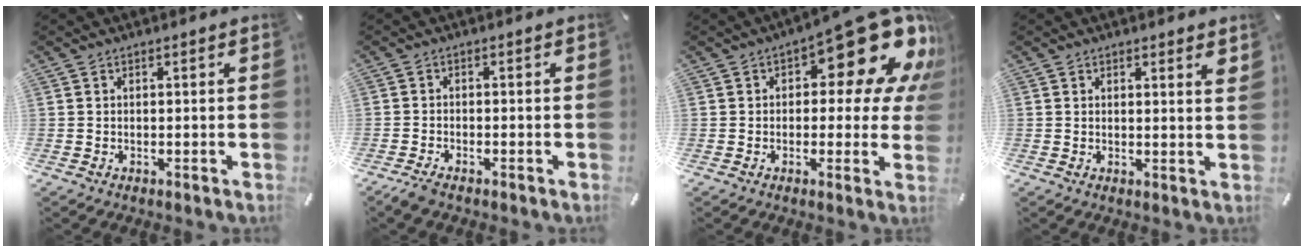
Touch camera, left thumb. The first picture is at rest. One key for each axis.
{"total": 2.1, "fx": -1.8, "fy": 0.5, "fz": 1.0, "tx": -0.030, "ty": 0.003, "tz": -0.038}
{"total": 18.6, "fx": 8.6, "fy": 8.0, "fz": 14.5, "tx": -0.183, "ty": -0.061, "tz": 0.138}
{"total": 1.6, "fx": 1.4, "fy": 0.4, "fz": 0.8, "tx": -0.002, "ty": -0.007, "tz": 0.022}